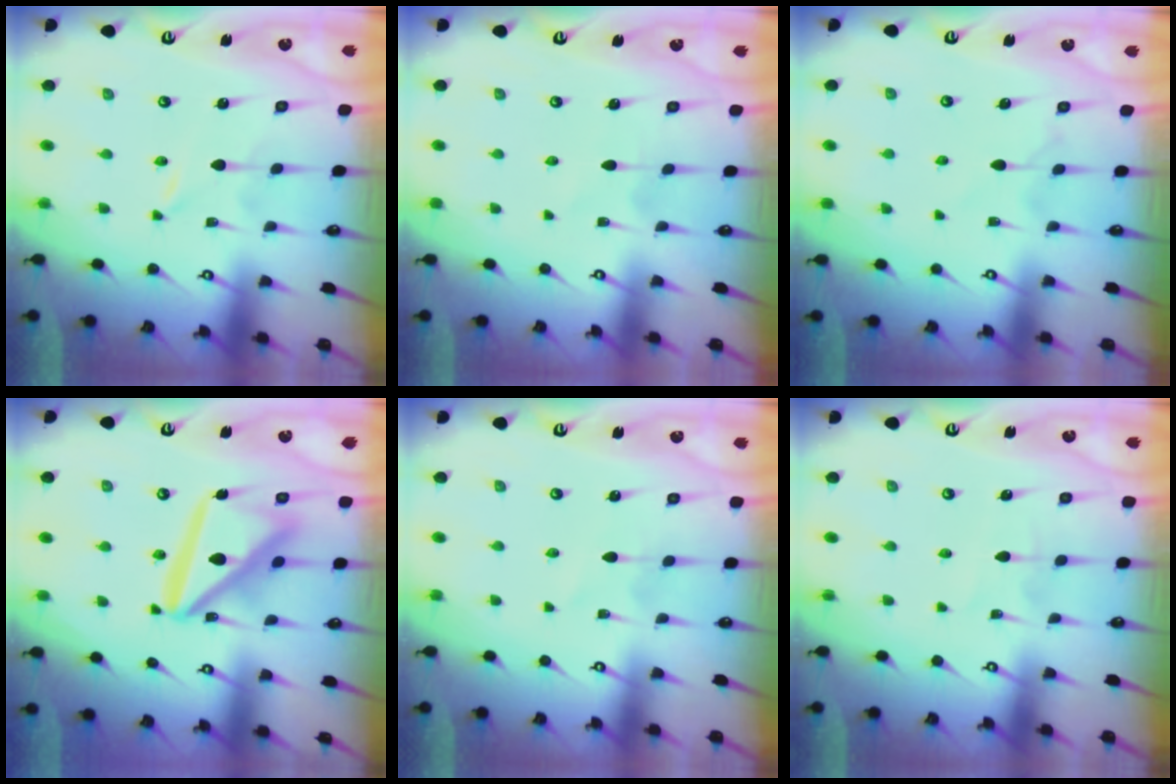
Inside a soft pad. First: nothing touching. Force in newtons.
{"total": 2.7, "press": 2.7, "slide": 0.2}
{"total": 3.5, "press": 3.4, "slide": 0.4}
{"total": 15.4, "press": 15.3, "slide": 1.6}
{"total": 1.2, "press": 1.2, "slide": 0.2}
{"total": 2.0, "press": 2.0, "slide": 0.1}